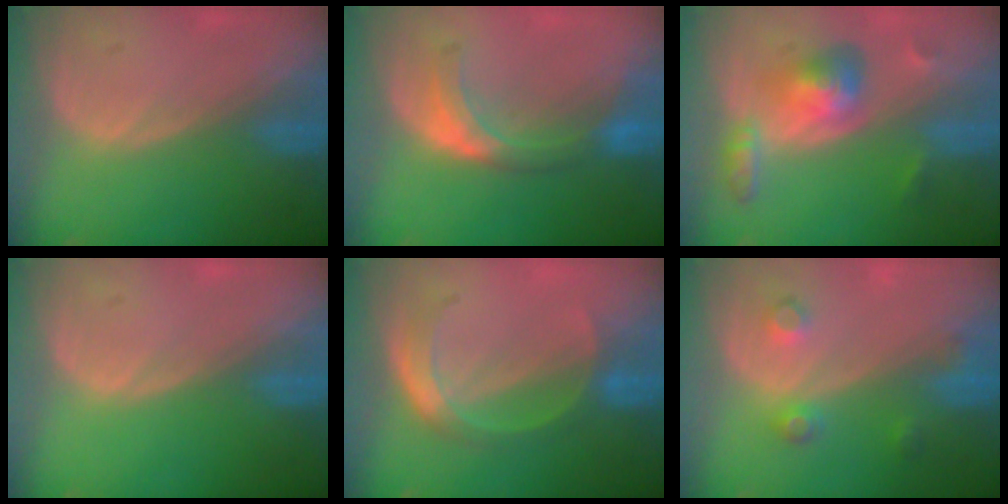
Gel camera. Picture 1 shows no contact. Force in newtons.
{"total": 5.9, "press": 5.9, "slide": 0.6}
{"total": 6.2, "press": 5.6, "slide": 2.8}
{"total": 0.0}
{"total": 5.6, "press": 5.1, "slide": 2.3}
{"total": 3.7, "press": 3.4, "slide": 1.6}